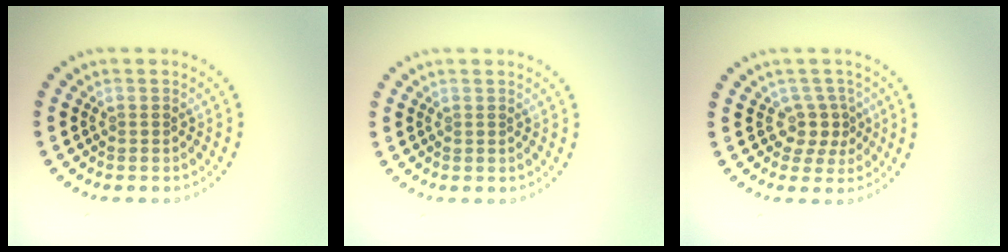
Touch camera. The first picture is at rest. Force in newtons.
{"total": 0.0}
{"total": 2.4, "press": 1.8, "slide": 1.6}